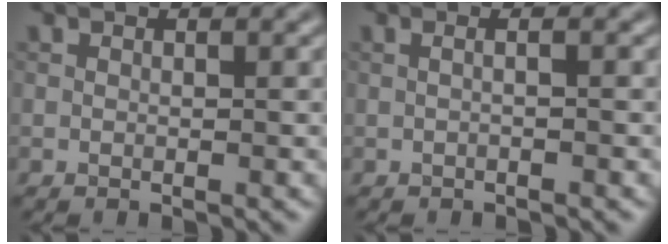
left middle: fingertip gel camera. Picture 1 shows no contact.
{"total": 0.9, "force": [-0.1, 0.1, 0.9], "torque": [-0.018, 0.001, -0.010]}